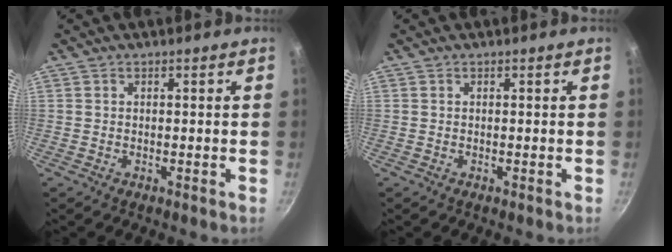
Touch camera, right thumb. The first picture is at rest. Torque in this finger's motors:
{"motor_torque": [0.04, 0.01, 0.22, -0.04, 0.06]}